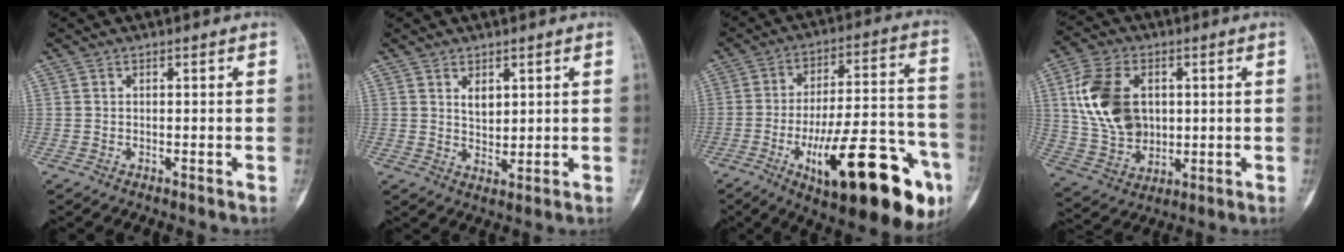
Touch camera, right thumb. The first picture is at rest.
{"total": 3.5, "force": [1.5, 2.2, 2.3], "torque": [-0.028, -0.015, 0.032]}
{"total": 28.2, "force": [-11.8, 9.2, 23.9], "torque": [-0.303, 0.054, -0.163]}
{"total": 12.9, "force": [2.8, 9.0, 8.8], "torque": [-0.161, -0.004, 0.060]}